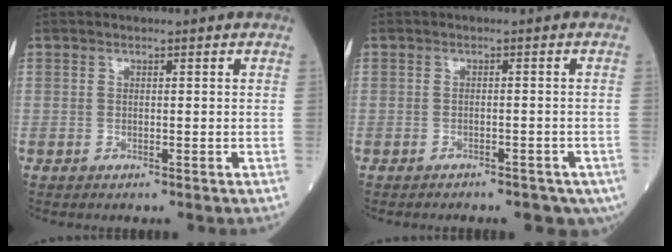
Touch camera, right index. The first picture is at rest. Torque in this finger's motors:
{"motor_torque": [0.16, -0.35, 0.14, 0.01]}